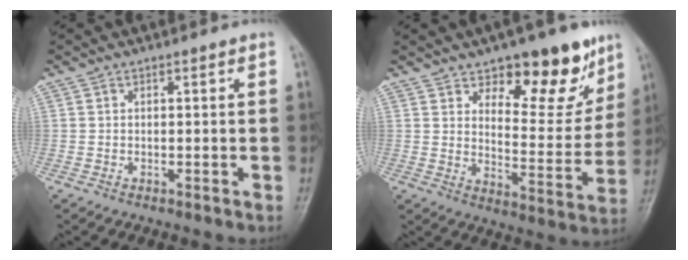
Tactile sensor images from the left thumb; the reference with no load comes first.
{"total": 14.7, "force": [9.7, 6.8, 8.8], "torque": [-0.062, -0.065, 0.145]}